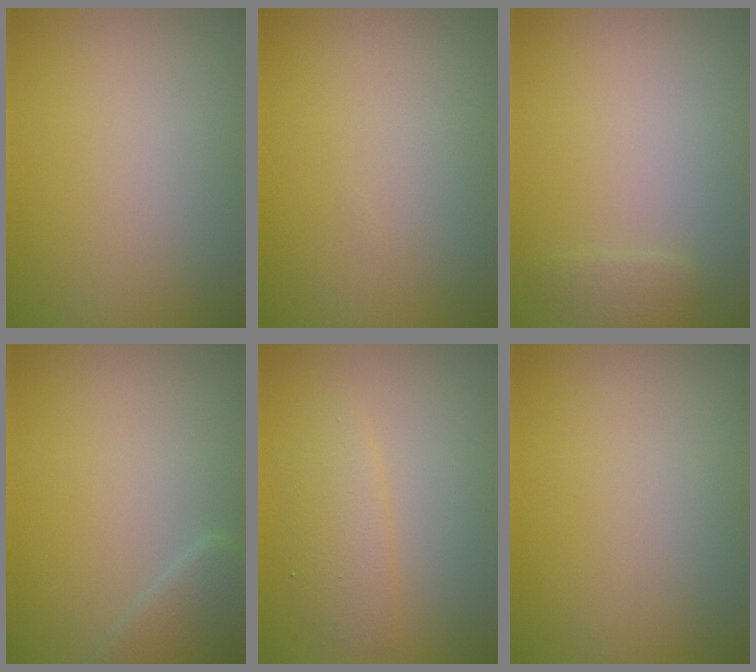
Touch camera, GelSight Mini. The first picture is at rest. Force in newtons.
{"total": 0.0}
{"total": 1.1, "press": 1.1, "slide": 0.1}
{"total": 2.4, "press": 2.4, "slide": 0.1}
{"total": 2.0, "press": 2.0, "slide": 0.1}
{"total": 0.0}